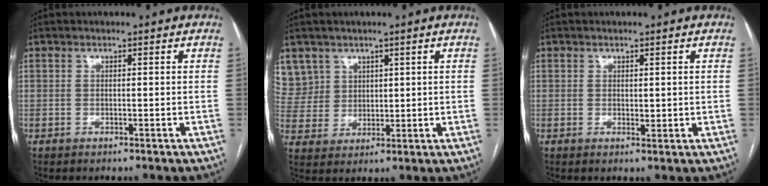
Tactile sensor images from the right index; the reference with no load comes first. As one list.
[{"total": 8.1, "force": [5.1, 6.4, 0.0], "torque": [-0.004, 0.013, 0.115]}, {"total": 1.4, "force": [0.4, 0.8, 1.0], "torque": [-0.012, -0.006, 0.008]}]